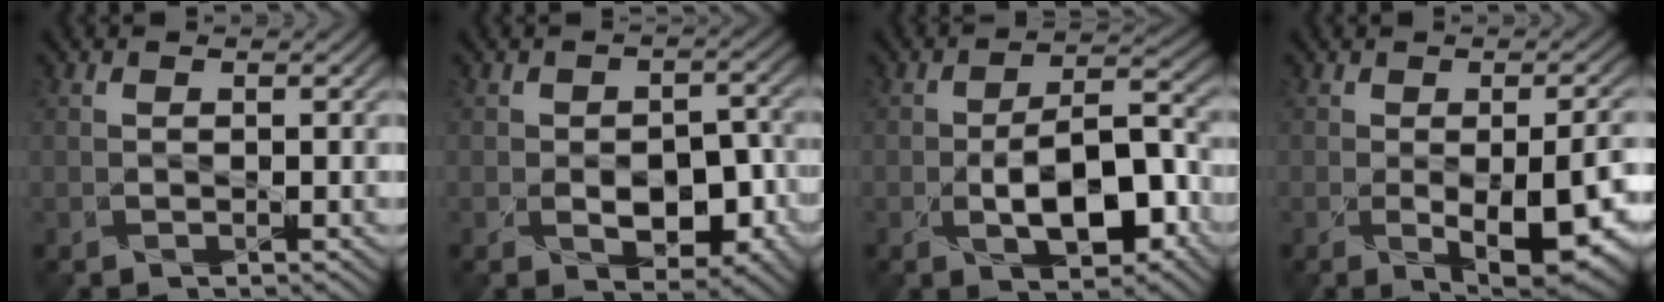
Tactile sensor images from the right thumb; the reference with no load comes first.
{"total": 7.0, "force": [-2.6, 4.7, 4.5], "torque": [-0.054, -0.010, -0.040]}
{"total": 9.0, "force": [-3.4, 4.3, 7.2], "torque": [-0.111, -0.003, -0.058]}
{"total": 9.6, "force": [-2.9, 4.7, 7.9], "torque": [-0.107, -0.032, -0.026]}